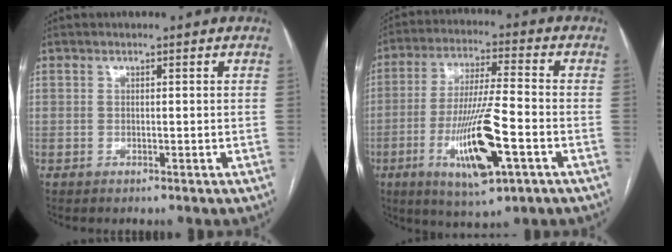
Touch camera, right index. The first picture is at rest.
{"total": 14.3, "force": [-4.9, 1.9, 13.3], "torque": [-0.258, -0.016, -0.082]}